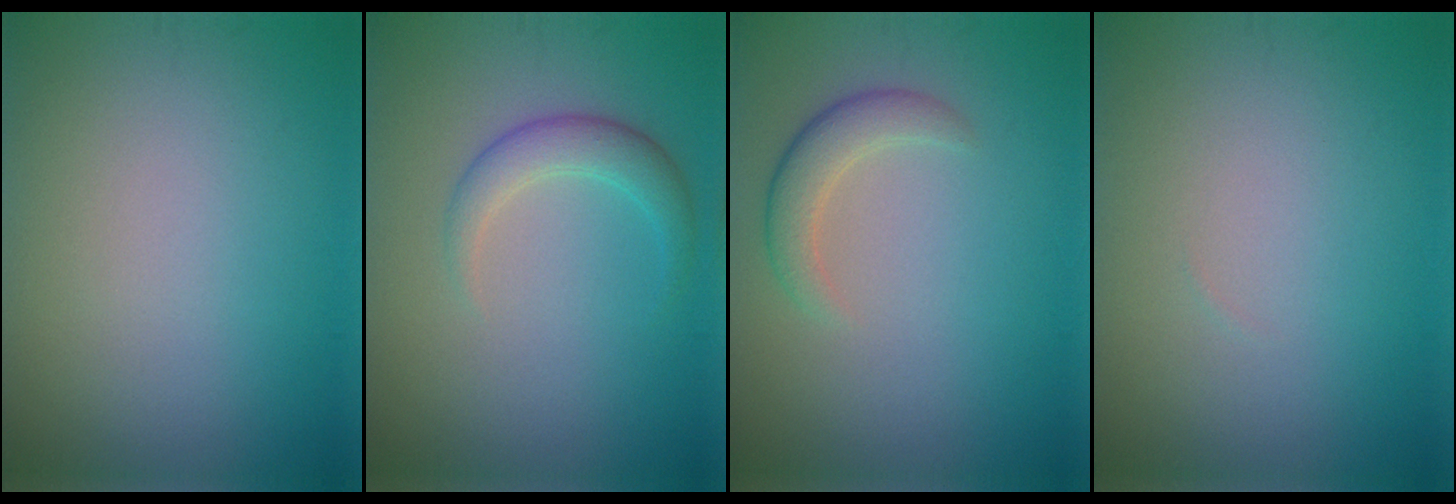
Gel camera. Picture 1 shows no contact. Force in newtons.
{"total": 2.5, "press": 2.5, "slide": 0.1}
{"total": 2.5, "press": 2.5, "slide": 0.1}
{"total": 0.0}